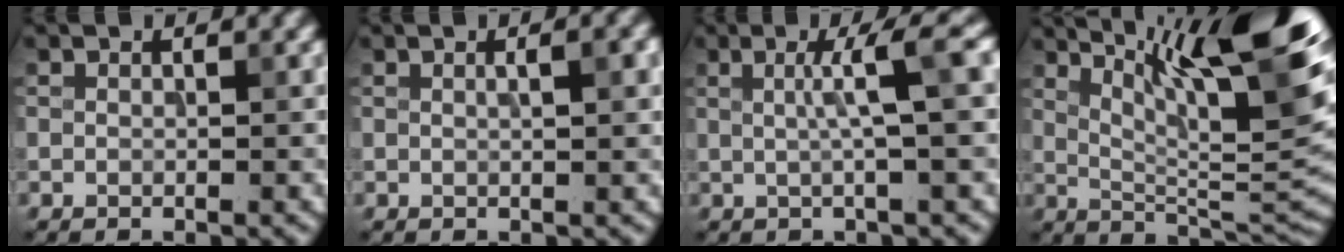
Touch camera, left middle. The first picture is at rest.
{"total": 2.4, "force": [0.6, 0.7, 2.2], "torque": [-0.016, 0.001, 0.005]}
{"total": 4.0, "force": [0.6, 0.3, 4.0], "torque": [-0.061, 0.008, 0.008]}
{"total": 14.2, "force": [7.6, 3.2, 11.5], "torque": [-0.159, 0.011, 0.129]}